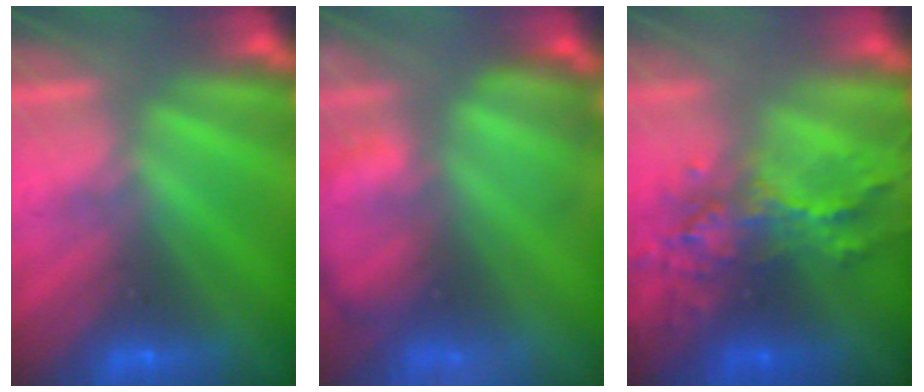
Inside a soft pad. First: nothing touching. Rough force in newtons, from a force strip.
{"total": 7.5}
{"total": 8.1}